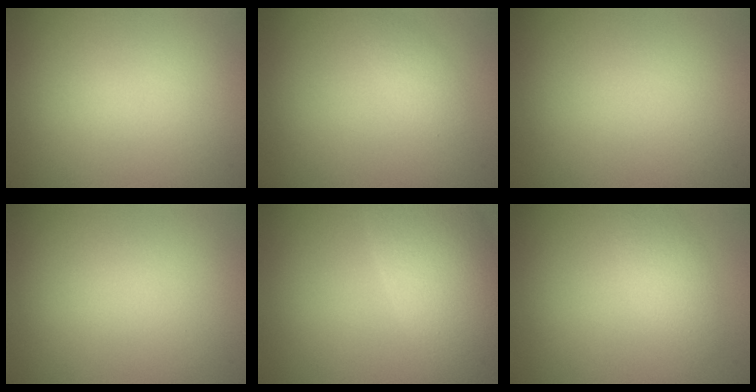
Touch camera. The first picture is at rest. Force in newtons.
{"total": 1.1, "press": 1.1, "slide": 0.0}
{"total": 0.0}
{"total": 0.0}
{"total": 7.0, "press": 7.0, "slide": 0.6}
{"total": 2.2, "press": 2.2, "slide": 0.1}